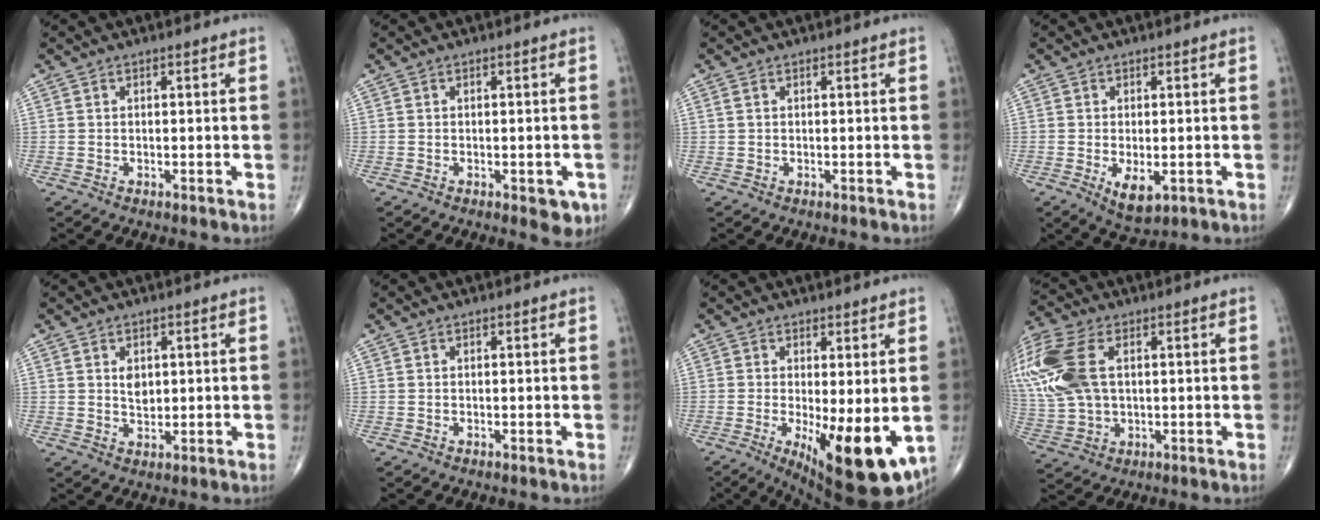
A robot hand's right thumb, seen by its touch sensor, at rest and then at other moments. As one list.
[{"total": 3.8, "force": [-1.5, 1.8, 3.0], "torque": [-0.016, 0.001, -0.013]}, {"total": 0.7, "force": [0.3, 0.3, 0.5], "torque": [-0.014, 0.009, 0.008]}, {"total": 5.1, "force": [-1.4, 2.5, 4.2], "torque": [-0.066, -0.012, -0.015]}, {"total": 4.2, "force": [0.7, 2.1, 3.5], "torque": [-0.063, -0.009, 0.015]}, {"total": 0.0}, {"total": 14.1, "force": [-2.8, 4.6, 13.0], "torque": [-0.179, -0.031, -0.026]}, {"total": 20.0, "force": [5.0, 12.2, 15.0], "torque": [-0.392, 0.014, 0.099]}]